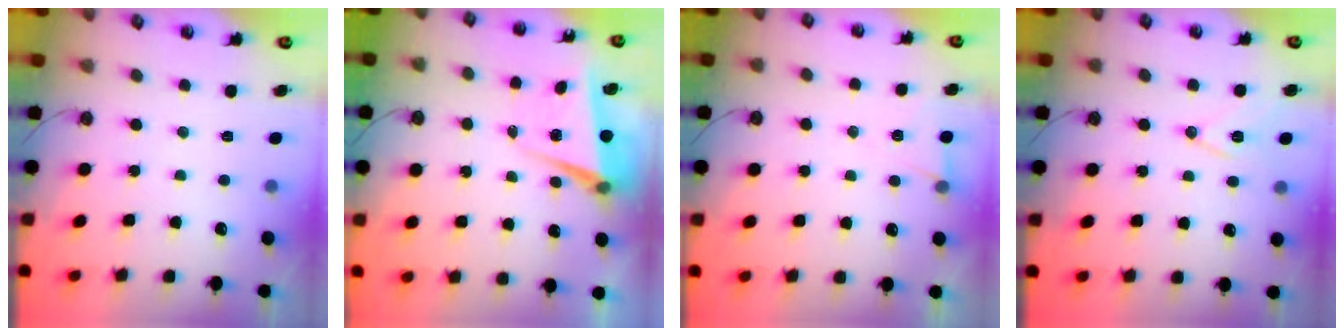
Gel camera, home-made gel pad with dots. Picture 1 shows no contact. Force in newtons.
{"total": 5.1, "press": 5.0, "slide": 1.4}
{"total": 6.3, "press": 4.4, "slide": 4.5}
{"total": 10.2, "press": 9.6, "slide": 3.3}